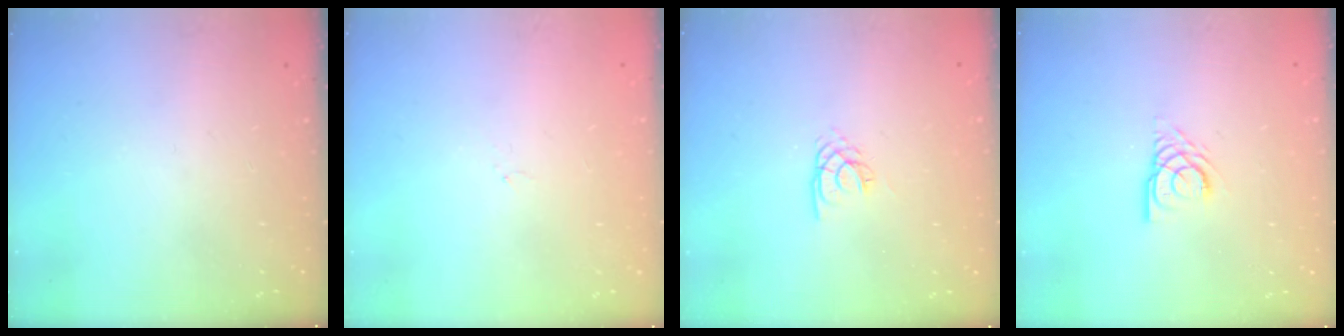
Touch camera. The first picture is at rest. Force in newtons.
{"total": 0.0}
{"total": 2.2, "press": 2.2, "slide": 0.3}
{"total": 4.5, "press": 4.4, "slide": 0.4}